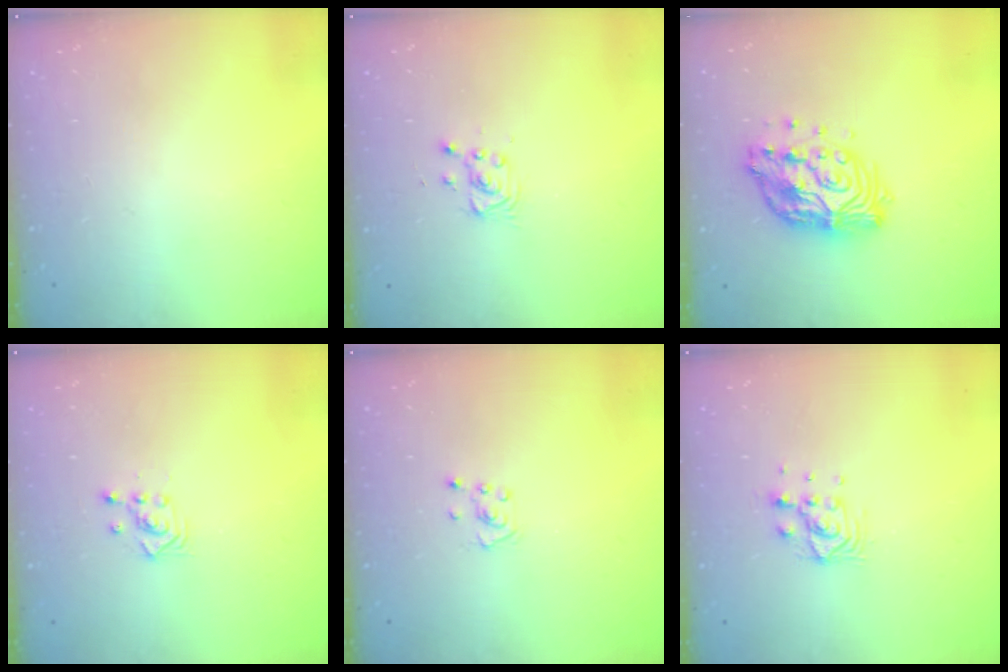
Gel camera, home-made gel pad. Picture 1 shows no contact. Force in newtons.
{"total": 2.8, "press": 2.8, "slide": 0.4}
{"total": 14.1, "press": 14.1, "slide": 1.1}
{"total": 2.3, "press": 2.3, "slide": 0.3}
{"total": 2.8, "press": 2.8, "slide": 0.3}
{"total": 6.9, "press": 6.9, "slide": 0.4}